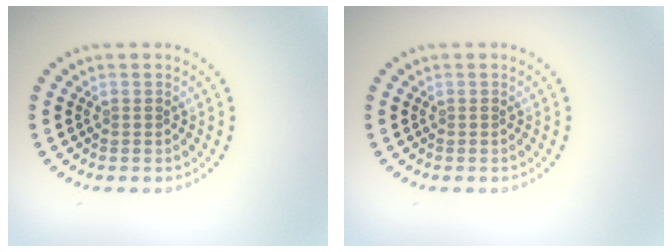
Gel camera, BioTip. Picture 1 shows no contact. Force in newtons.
{"total": 0.0}